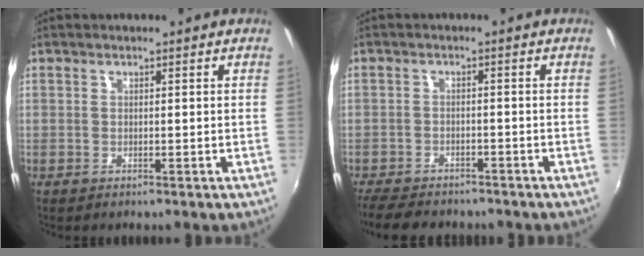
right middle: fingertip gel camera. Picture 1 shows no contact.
{"total": 8.8, "force": [-7.6, 3.3, 3.0], "torque": [-0.083, -0.013, -0.125]}